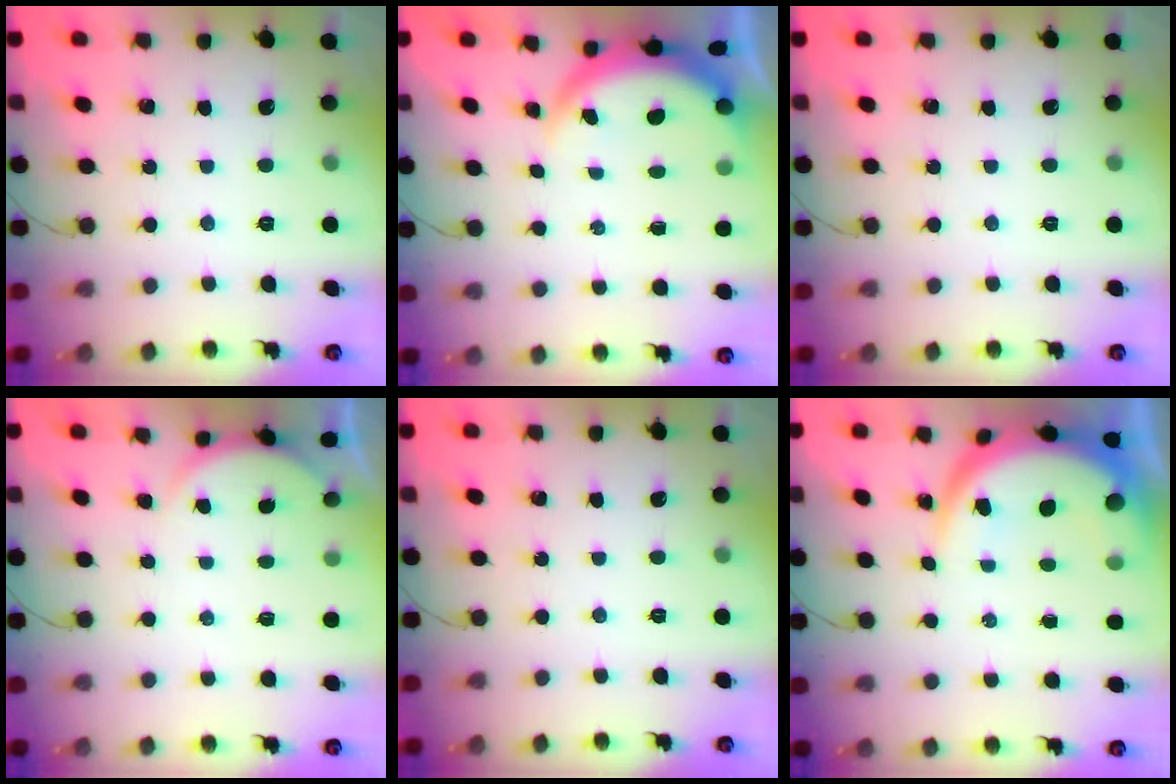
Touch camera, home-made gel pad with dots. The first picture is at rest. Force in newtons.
{"total": 5.4, "press": 5.3, "slide": 0.4}
{"total": 0.0}
{"total": 2.2, "press": 2.1, "slide": 0.5}
{"total": 0.0}
{"total": 13.5, "press": 13.5, "slide": 1.3}